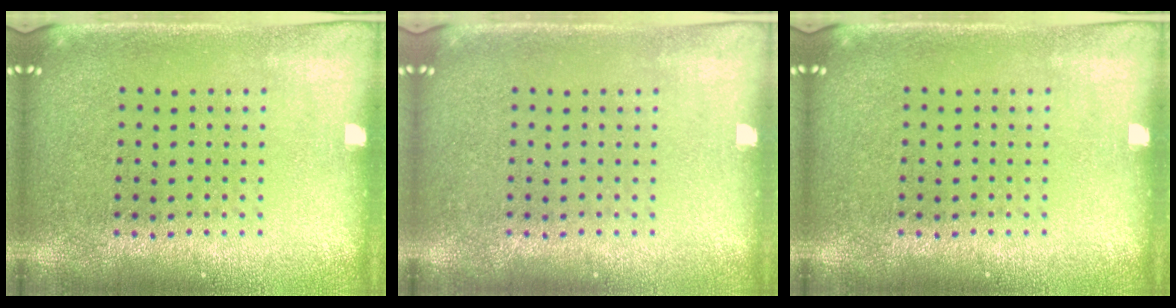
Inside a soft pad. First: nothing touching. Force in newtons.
{"total": 0.0}
{"total": 0.0}